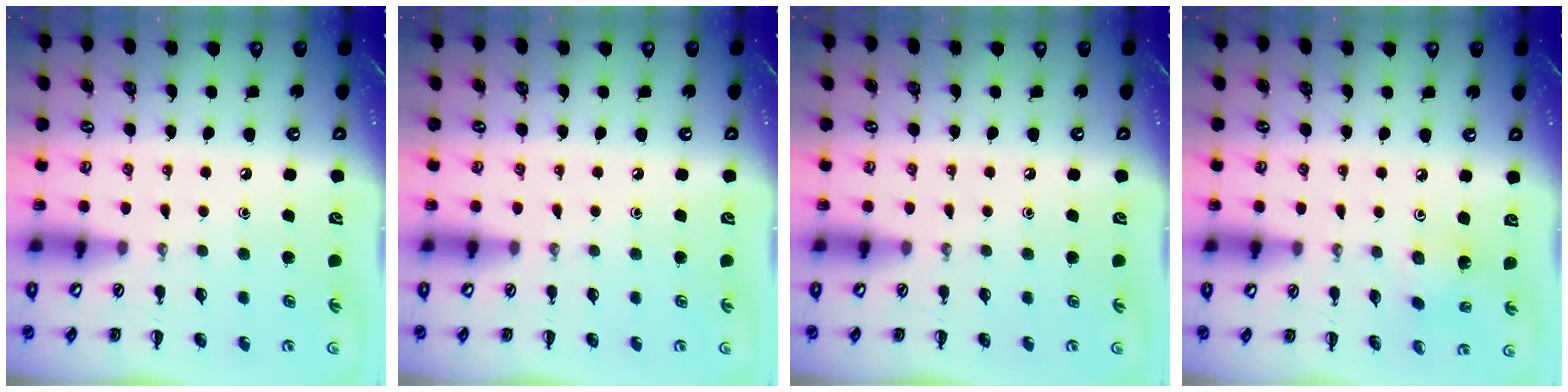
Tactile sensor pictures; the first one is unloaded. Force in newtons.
{"total": 0.0}
{"total": 0.0}
{"total": 2.4, "press": 2.2, "slide": 0.8}